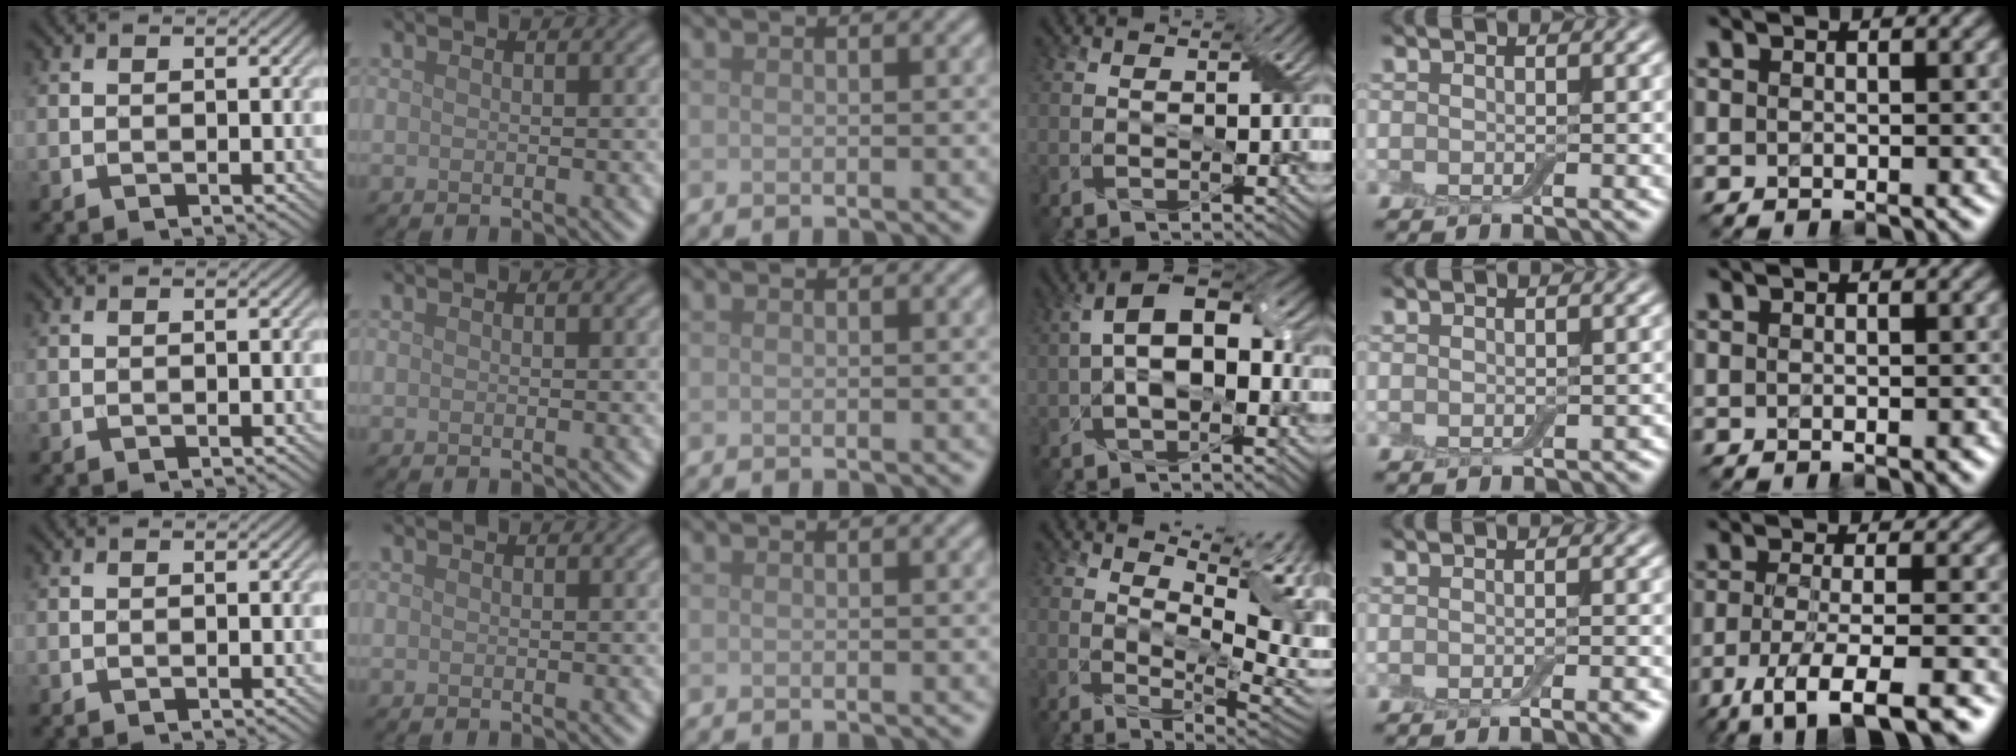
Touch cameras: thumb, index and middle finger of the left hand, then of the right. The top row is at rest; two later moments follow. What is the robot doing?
{"motion": "peel", "object": "aluminum foil"}